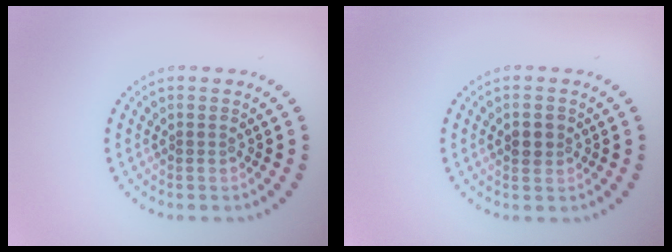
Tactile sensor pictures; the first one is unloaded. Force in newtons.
{"total": 1.6, "press": 1.6, "slide": 0.2}